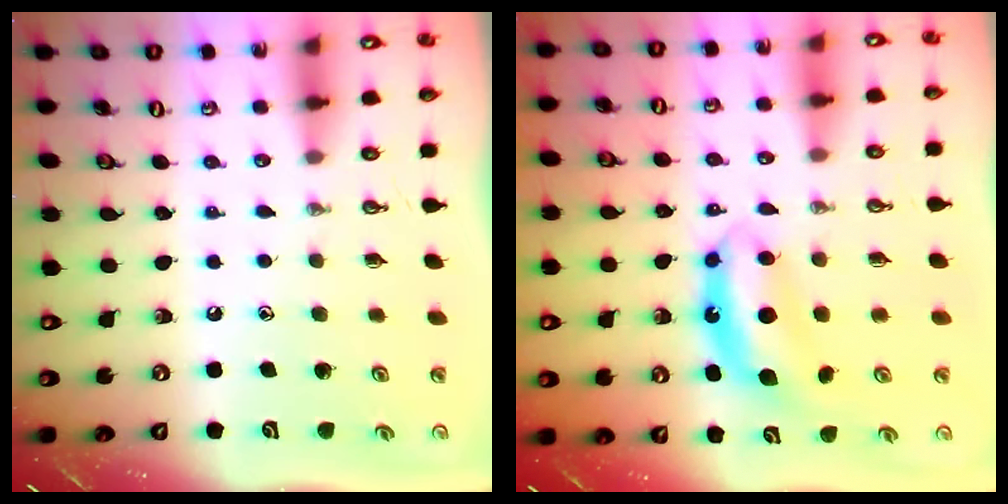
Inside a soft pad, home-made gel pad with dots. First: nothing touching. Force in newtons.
{"total": 7.5, "press": 7.5, "slide": 0.1}